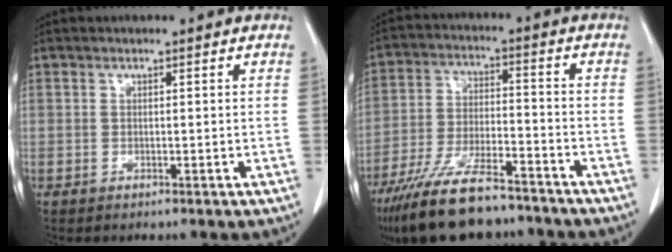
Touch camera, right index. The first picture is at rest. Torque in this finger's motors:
{"motor_torque": [1.38, -0.76, 0.45, 0.21]}